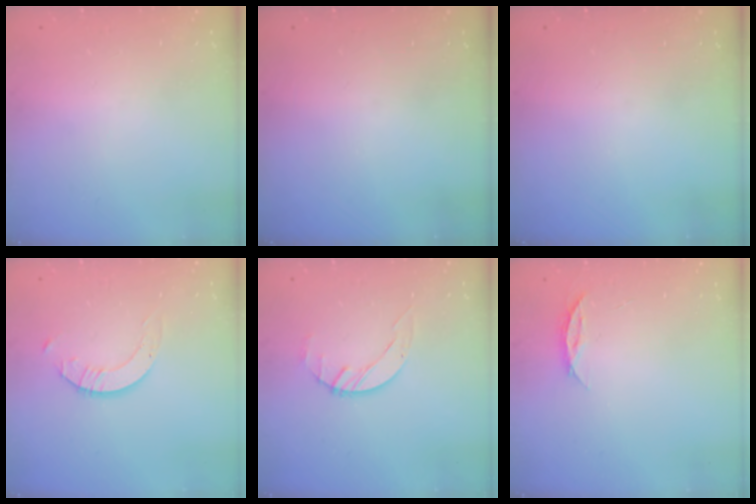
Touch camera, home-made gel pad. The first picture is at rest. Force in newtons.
{"total": 0.0}
{"total": 0.0}
{"total": 2.7, "press": 2.7, "slide": 0.2}
{"total": 1.4, "press": 1.4, "slide": 0.2}
{"total": 4.0, "press": 3.9, "slide": 0.4}